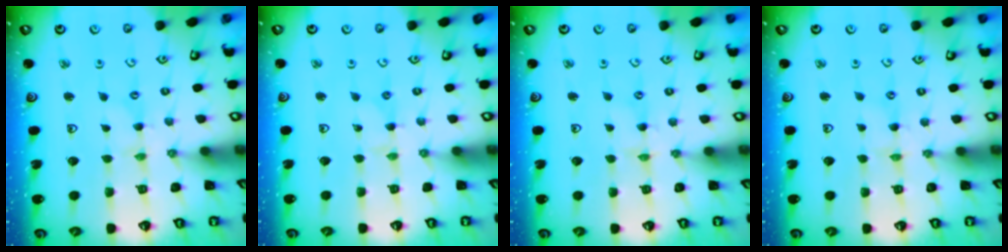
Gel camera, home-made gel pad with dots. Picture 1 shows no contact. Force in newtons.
{"total": 0.0}
{"total": 1.1, "press": 1.1, "slide": 0.1}
{"total": 0.0}